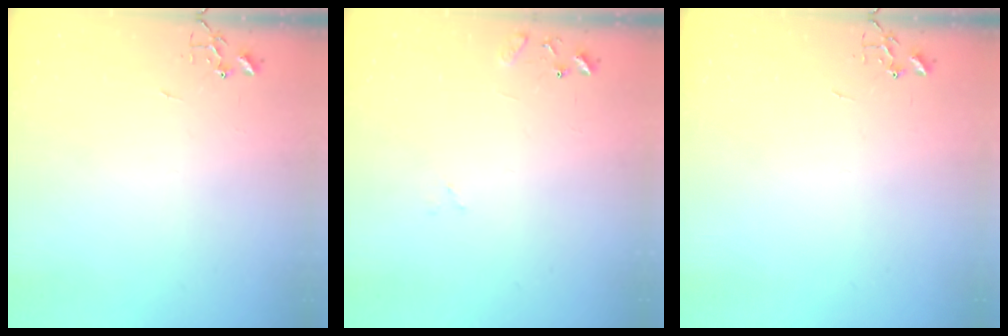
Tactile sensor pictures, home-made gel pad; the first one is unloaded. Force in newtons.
{"total": 9.5, "press": 9.5, "slide": 0.9}
{"total": 0.0}